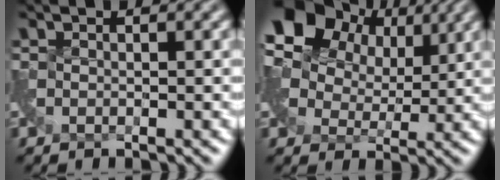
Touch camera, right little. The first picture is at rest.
{"total": 13.4, "force": [6.4, 8.7, 7.8], "torque": [-0.146, 0.045, 0.098]}